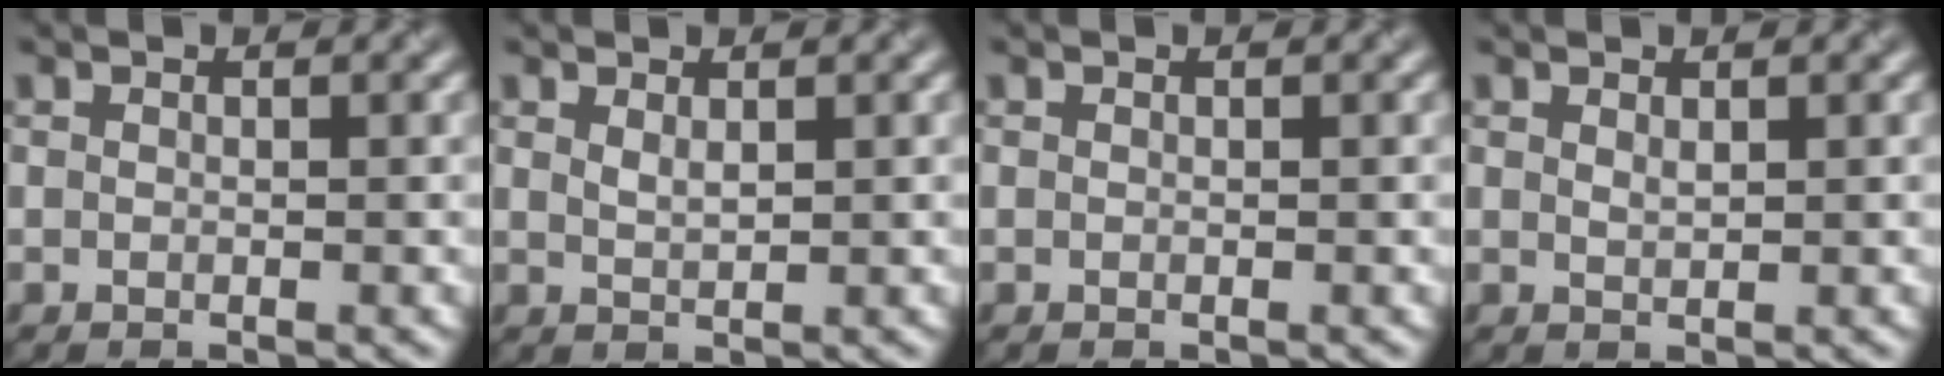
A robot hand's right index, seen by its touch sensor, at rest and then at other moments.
{"total": 1.0, "force": [0.6, 0.3, 0.7], "torque": [-0.016, -0.001, 0.013]}
{"total": 0.0}
{"total": 0.6, "force": [0.4, 0.2, 0.4], "torque": [-0.009, -0.002, 0.010]}